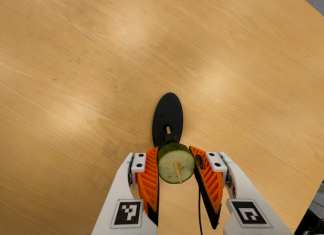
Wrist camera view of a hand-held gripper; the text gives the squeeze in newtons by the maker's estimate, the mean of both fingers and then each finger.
{"total": 11.8, "left": 10.5, "right": 13.2}